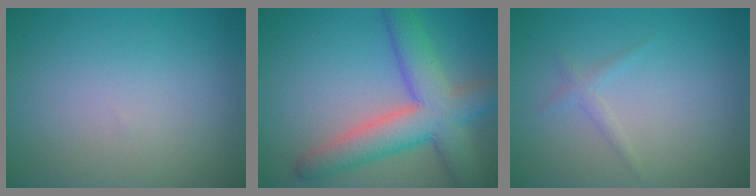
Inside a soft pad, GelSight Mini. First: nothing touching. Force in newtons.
{"total": 7.8, "press": 7.8, "slide": 0.4}
{"total": 1.0, "press": 1.0, "slide": 0.1}